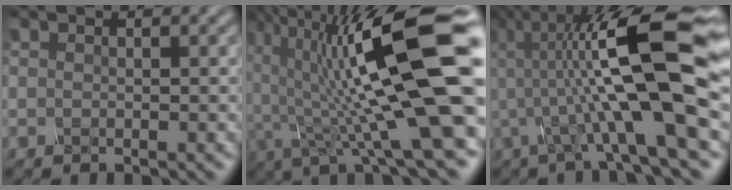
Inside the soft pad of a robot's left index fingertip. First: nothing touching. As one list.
[{"total": 14.6, "force": [1.5, 3.2, 14.1], "torque": [-0.234, 0.006, 0.023]}, {"total": 13.3, "force": [0.8, 2.7, 13.0], "torque": [-0.214, 0.024, 0.008]}]